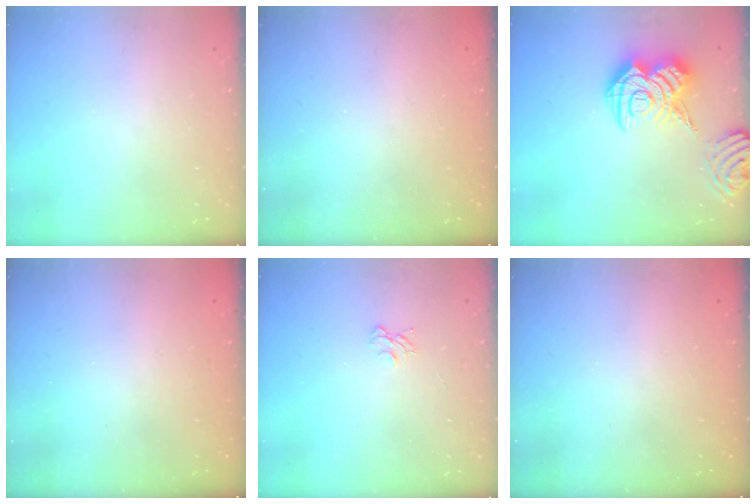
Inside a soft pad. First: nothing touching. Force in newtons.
{"total": 2.4, "press": 2.3, "slide": 0.7}
{"total": 17.5, "press": 17.4, "slide": 1.6}
{"total": 2.4, "press": 2.3, "slide": 0.8}
{"total": 5.1, "press": 5.1, "slide": 0.4}
{"total": 2.3, "press": 2.2, "slide": 0.7}